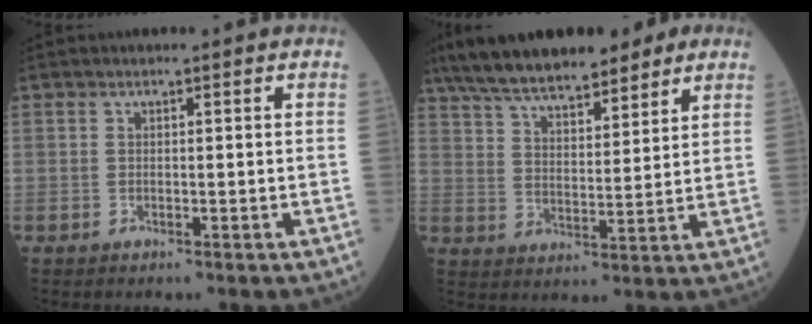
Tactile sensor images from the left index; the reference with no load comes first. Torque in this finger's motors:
{"motor_torque": [1.01, -1.13, 0.38, 0.18]}